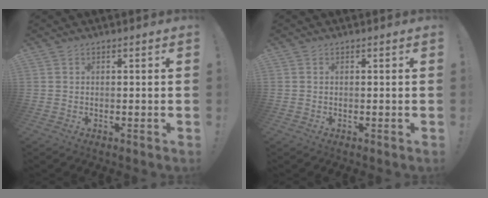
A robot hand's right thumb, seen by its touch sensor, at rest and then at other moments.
{"total": 0.0}